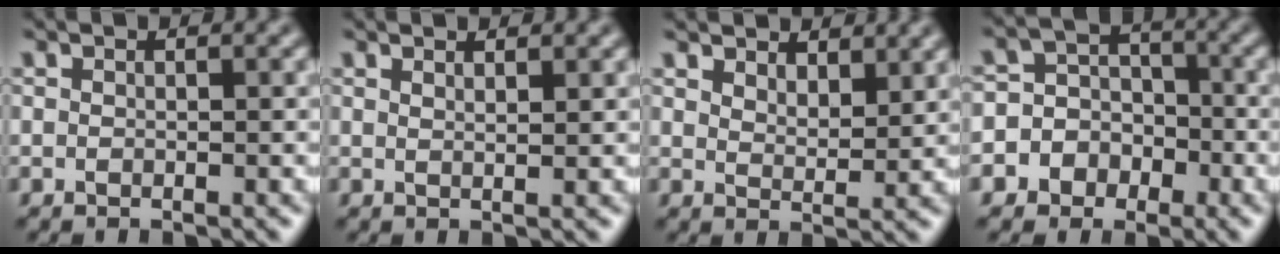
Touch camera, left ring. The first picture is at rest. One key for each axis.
{"total": 1.4, "fx": 1.2, "fy": 0.3, "fz": 0.7, "tx": -0.007, "ty": 0.003, "tz": 0.012}
{"total": 3.5, "fx": 3.1, "fy": 1.2, "fz": 1.2, "tx": -0.029, "ty": 0.000, "tz": 0.045}
{"total": 7.7, "fx": -3.3, "fy": 6.9, "fz": 0.9, "tx": -0.010, "ty": 0.012, "tz": -0.083}